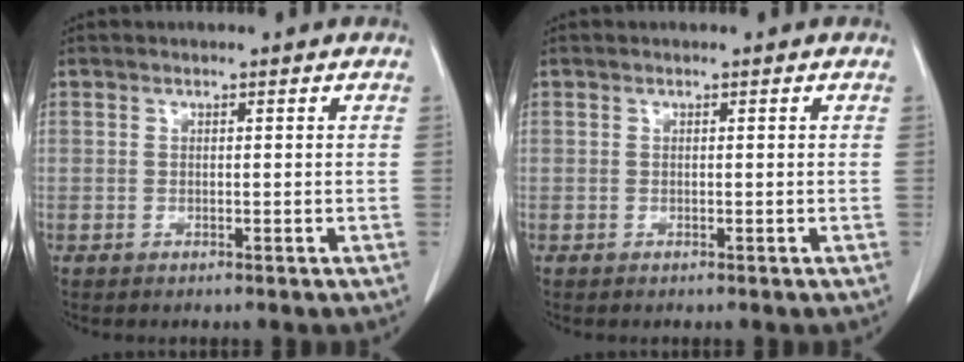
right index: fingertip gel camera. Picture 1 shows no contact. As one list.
[{"total": 0.0}]